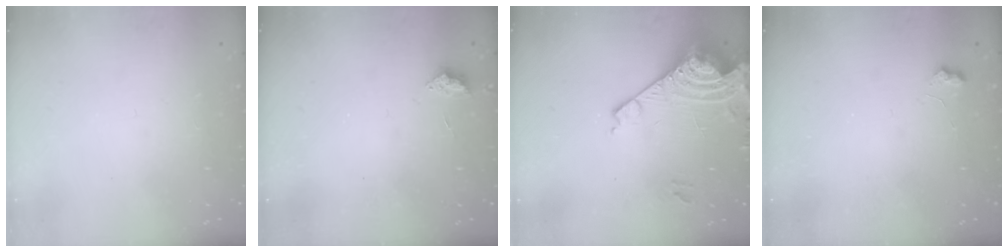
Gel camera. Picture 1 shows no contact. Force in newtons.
{"total": 2.7, "press": 2.6, "slide": 0.5}
{"total": 17.1, "press": 17.0, "slide": 1.5}
{"total": 5.1, "press": 5.0, "slide": 0.7}